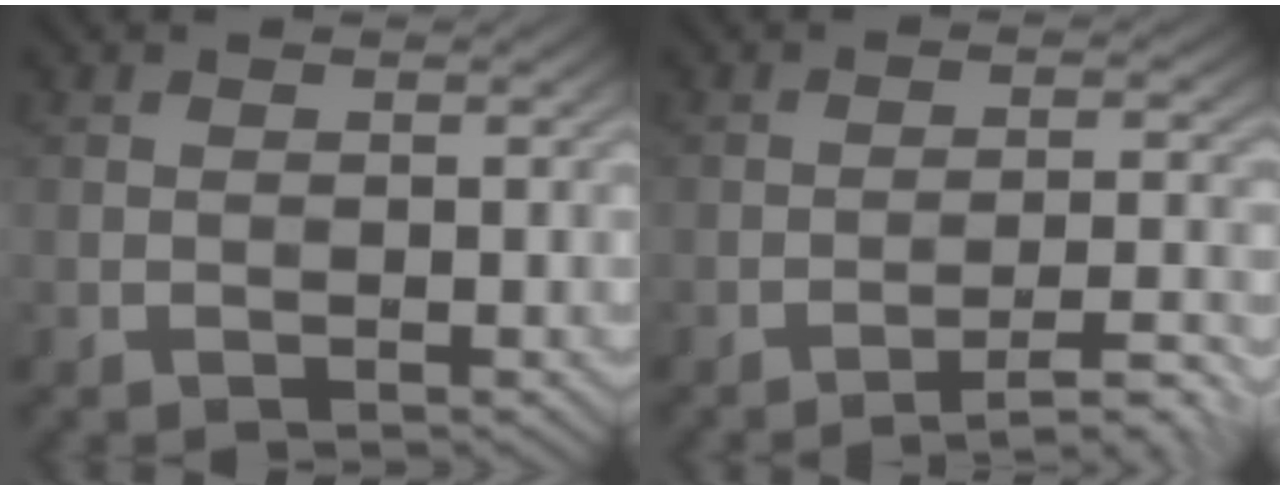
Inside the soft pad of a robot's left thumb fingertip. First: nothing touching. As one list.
[{"total": 5.6, "force": [-4.2, 0.8, 3.7], "torque": [-0.059, 0.015, -0.062]}]